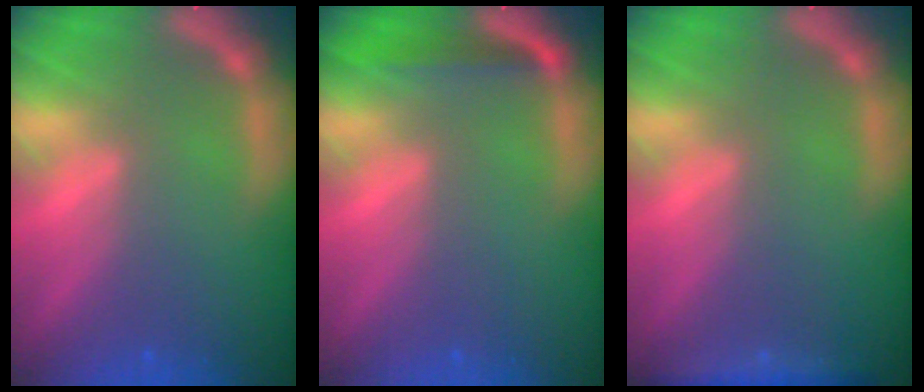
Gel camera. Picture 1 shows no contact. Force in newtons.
{"total": 2.5}
{"total": 2.4}